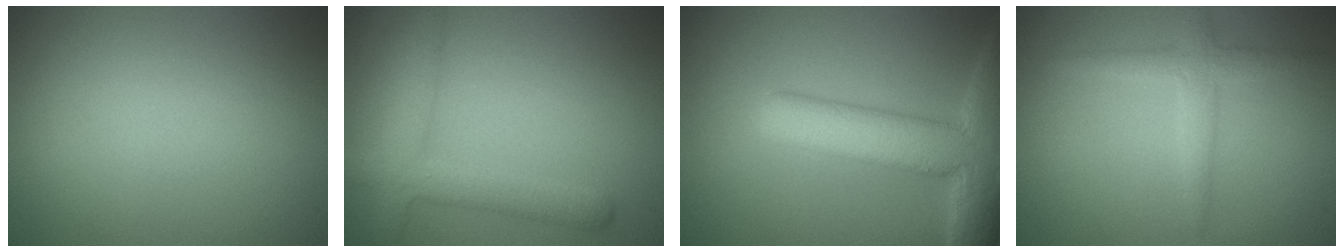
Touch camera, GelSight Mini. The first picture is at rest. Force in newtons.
{"total": 4.1, "press": 4.1, "slide": 0.2}
{"total": 8.9, "press": 8.8, "slide": 0.4}
{"total": 2.4, "press": 2.4, "slide": 0.0}